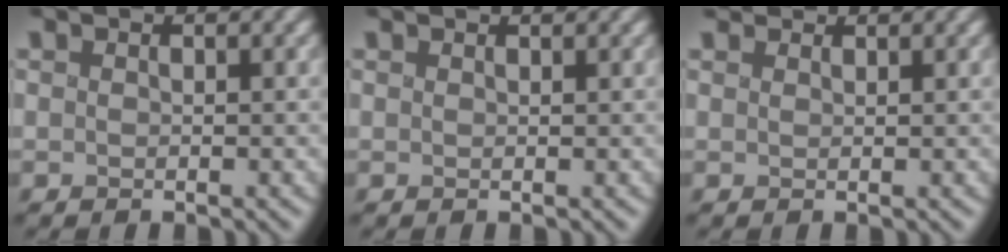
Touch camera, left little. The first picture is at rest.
{"total": 0.8, "force": [0.8, 0.0, 0.2], "torque": [-0.001, 0.003, 0.010]}
{"total": 2.5, "force": [2.2, 0.8, 0.7], "torque": [-0.012, -0.001, 0.040]}